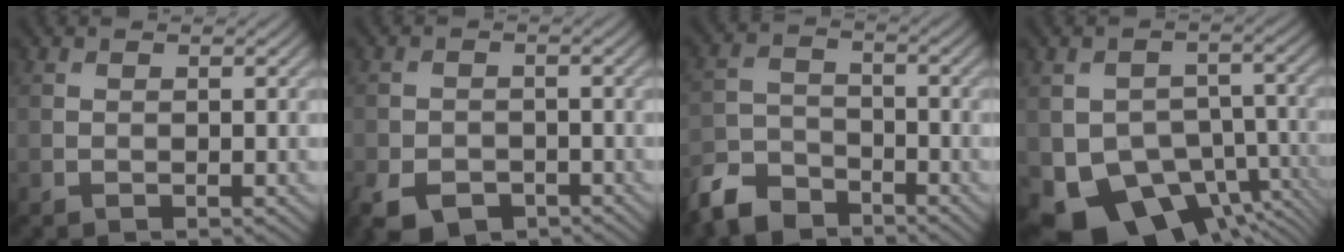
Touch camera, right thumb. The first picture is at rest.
{"total": 5.0, "force": [-3.2, 3.0, 2.3], "torque": [-0.050, -0.014, -0.058]}
{"total": 6.7, "force": [-5.5, 3.1, 2.4], "torque": [-0.055, -0.009, -0.124]}
{"total": 11.8, "force": [-6.3, 7.6, 6.4], "torque": [-0.117, -0.029, -0.104]}